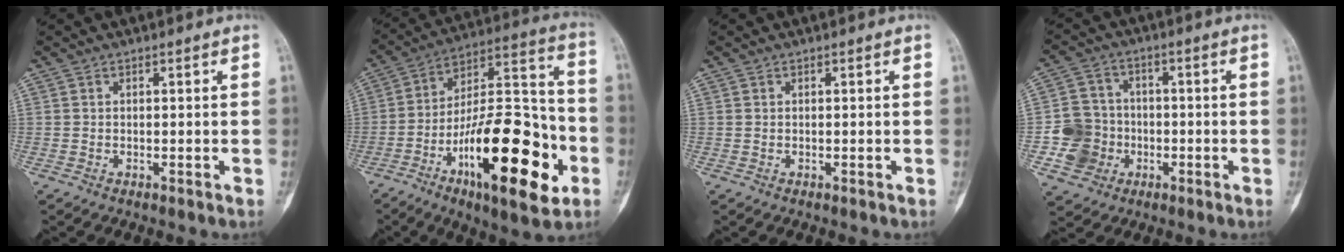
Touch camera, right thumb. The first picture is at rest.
{"total": 28.1, "force": [-10.6, 10.3, 23.8], "torque": [-0.373, 0.052, -0.162]}
{"total": 0.0}
{"total": 9.0, "force": [-2.3, 8.5, 2.1], "torque": [-0.009, 0.019, -0.044]}